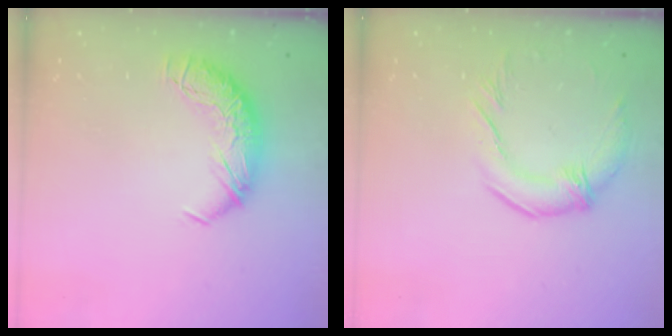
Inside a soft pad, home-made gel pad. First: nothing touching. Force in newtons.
{"total": 2.3, "press": 1.8, "slide": 1.4}